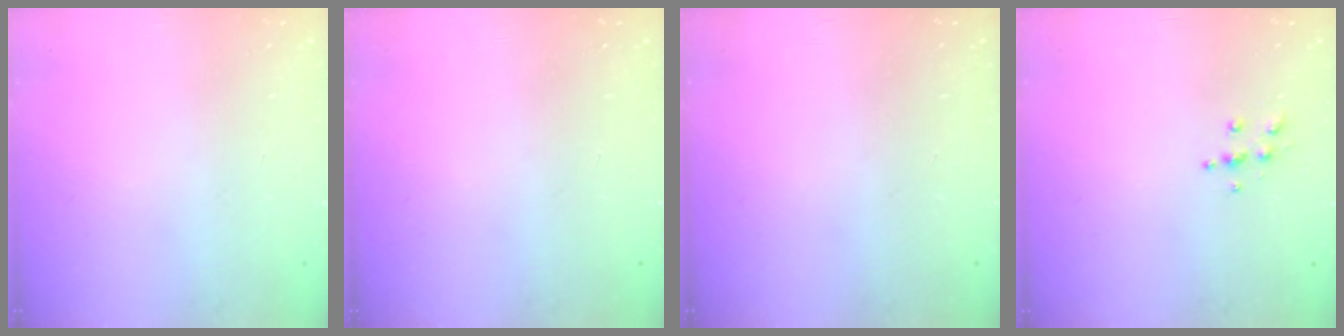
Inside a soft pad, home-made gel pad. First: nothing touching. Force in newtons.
{"total": 0.0}
{"total": 0.0}
{"total": 4.9, "press": 4.9, "slide": 0.5}